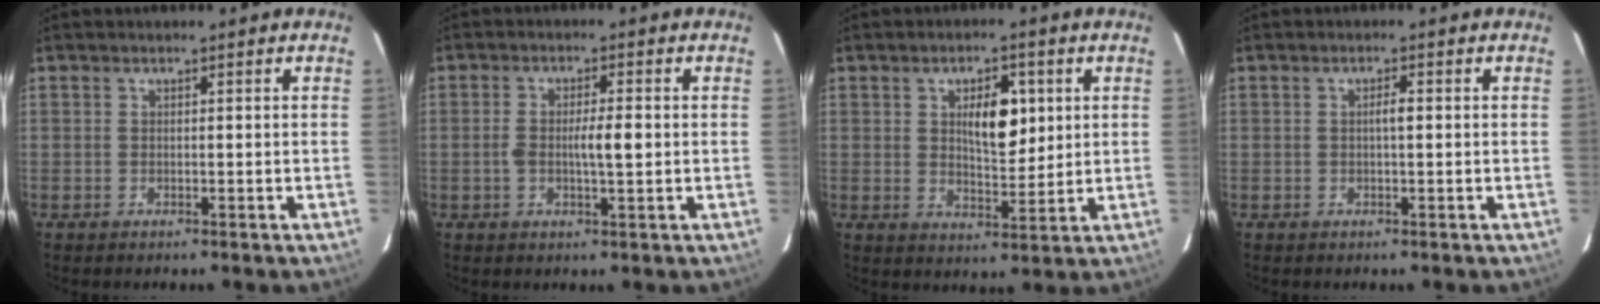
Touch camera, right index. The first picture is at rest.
{"total": 4.2, "force": [-0.3, 0.7, 4.2], "torque": [-0.075, 0.003, -0.004]}
{"total": 7.1, "force": [2.0, 2.9, 6.1], "torque": [-0.099, 0.002, 0.039]}
{"total": 1.4, "force": [0.0, 0.1, 1.4], "torque": [-0.025, 0.004, 0.000]}